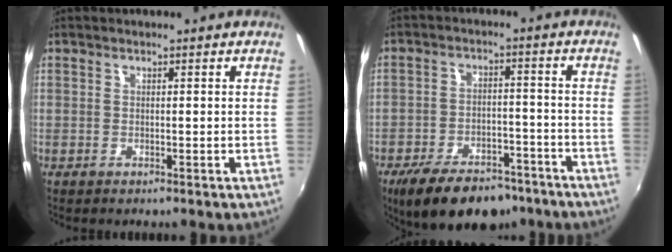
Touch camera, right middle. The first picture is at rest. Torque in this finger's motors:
{"motor_torque": [1.11, -1.03, 0.30, 0.11]}